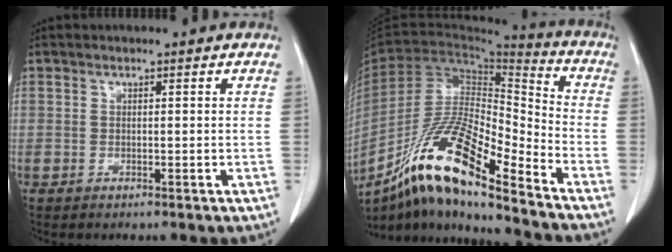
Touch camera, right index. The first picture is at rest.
{"total": 18.6, "force": [-13.1, 2.2, 13.0], "torque": [-0.246, -0.007, -0.236]}